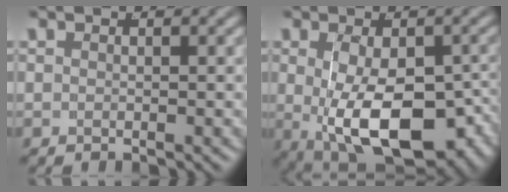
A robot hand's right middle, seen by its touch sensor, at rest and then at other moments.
{"total": 11.4, "force": [-4.4, 5.8, 8.8], "torque": [-0.150, -0.049, -0.041]}